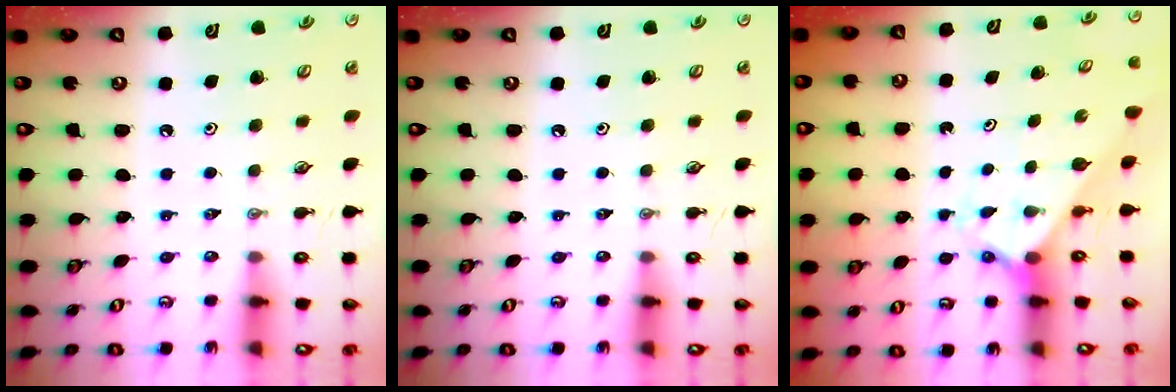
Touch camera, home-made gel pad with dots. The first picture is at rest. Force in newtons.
{"total": 0.0}
{"total": 1.8, "press": 1.7, "slide": 0.2}